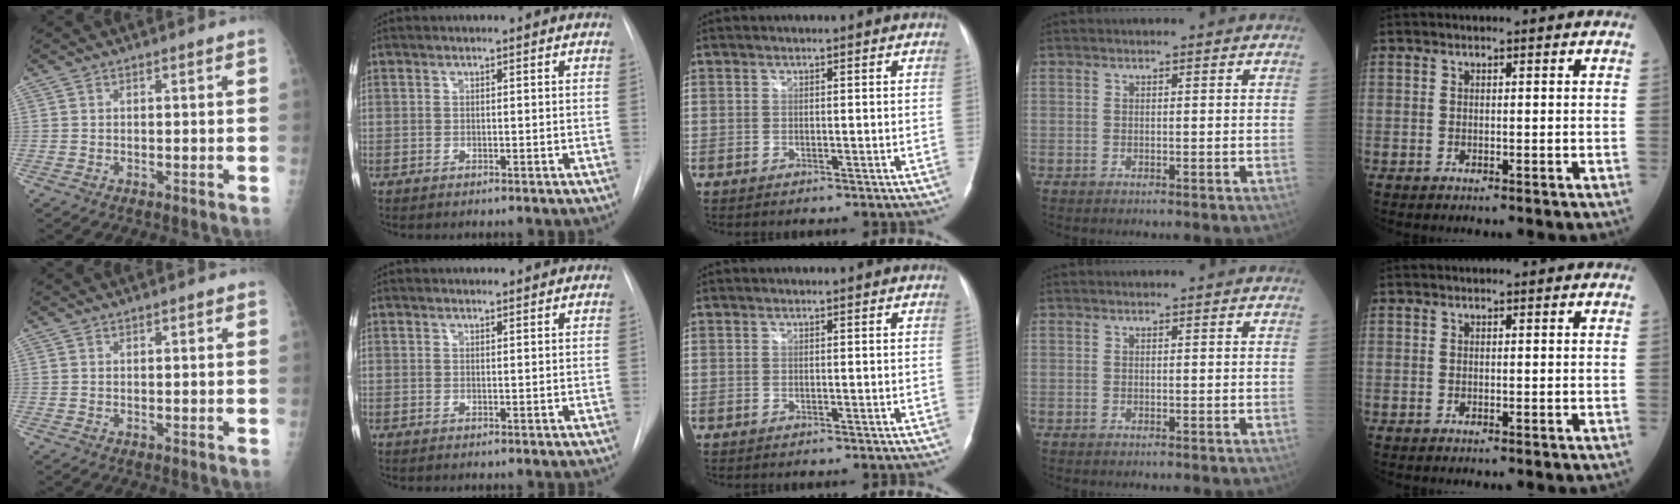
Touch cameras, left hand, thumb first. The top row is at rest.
{"thumb": {"total": 0.8, "force": [0.5, 0.4, 0.5], "torque": [-0.006, -0.001, 0.005]}, "index": {"total": 0.9, "force": [0.9, 0.2, 0.0], "torque": [-0.010, 0.003, 0.013]}}